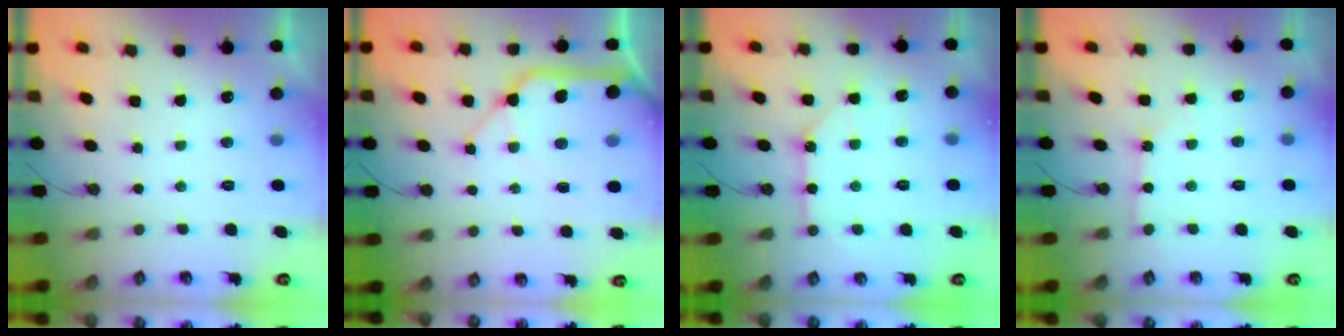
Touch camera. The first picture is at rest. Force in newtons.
{"total": 16.8, "press": 16.6, "slide": 2.4}
{"total": 10.3, "press": 10.3, "slide": 0.6}
{"total": 2.0, "press": 2.0, "slide": 0.3}